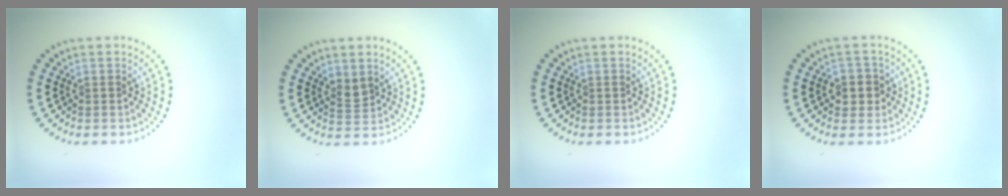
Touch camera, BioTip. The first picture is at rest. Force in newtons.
{"total": 1.5, "press": 1.1, "slide": 1.0}
{"total": 0.0}
{"total": 2.5, "press": 2.3, "slide": 1.0}